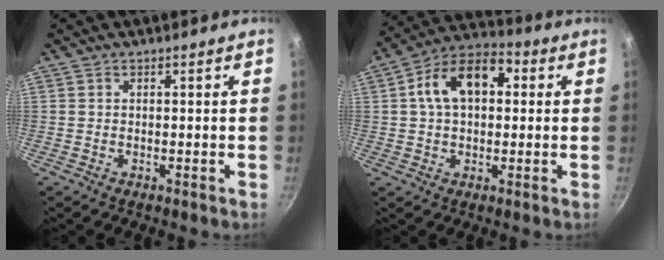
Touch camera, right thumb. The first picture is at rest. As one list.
[{"total": 13.2, "force": [2.4, 8.4, 9.9], "torque": [-0.132, 0.032, 0.023]}]